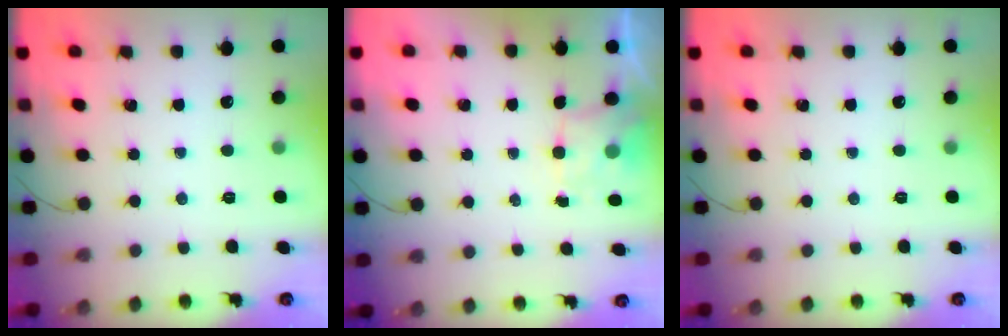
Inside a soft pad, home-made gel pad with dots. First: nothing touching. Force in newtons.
{"total": 1.8, "press": 1.5, "slide": 1.0}
{"total": 0.0}